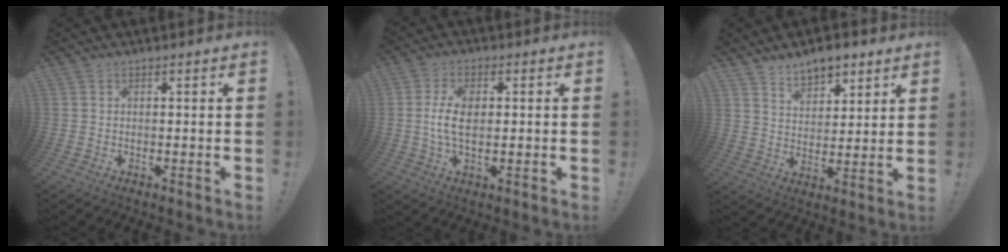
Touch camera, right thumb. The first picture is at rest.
{"total": 7.6, "force": [-0.1, 3.9, 6.5], "torque": [-0.126, 0.000, -0.003]}
{"total": 8.2, "force": [6.2, 4.4, 3.0], "torque": [-0.046, -0.035, 0.118]}